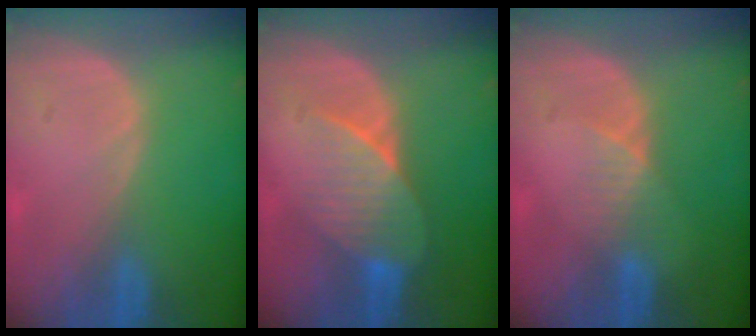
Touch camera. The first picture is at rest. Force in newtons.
{"total": 7.1, "press": 6.6, "slide": 2.7}
{"total": 3.0, "press": 2.6, "slide": 1.5}